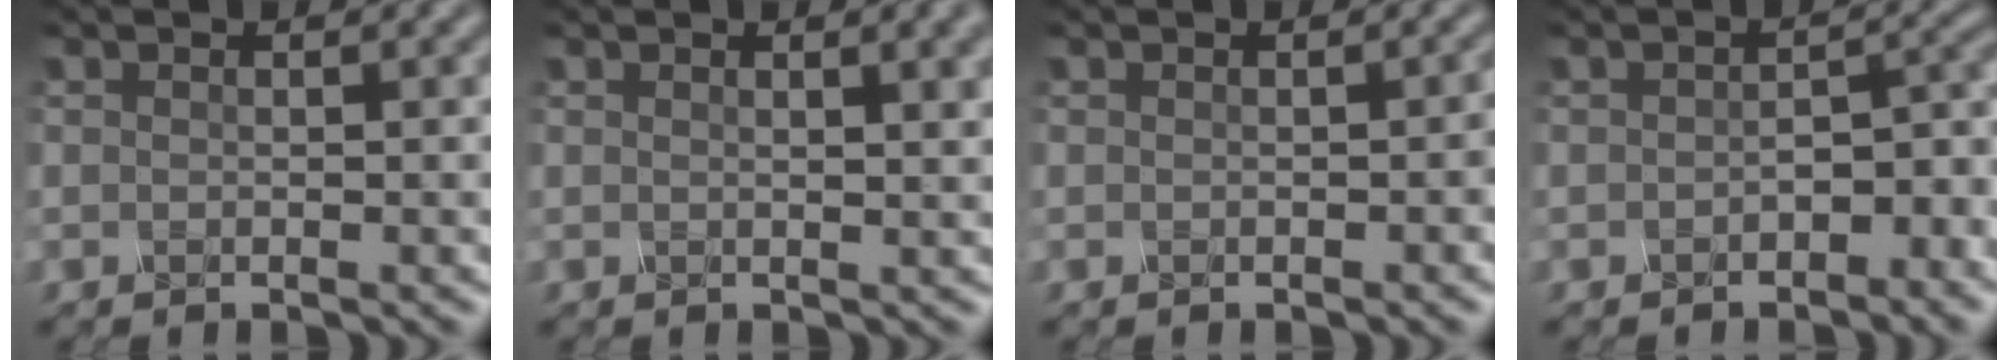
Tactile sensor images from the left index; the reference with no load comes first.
{"total": 3.7, "force": [1.7, 1.4, 3.0], "torque": [-0.022, 0.009, 0.015]}
{"total": 0.6, "force": [-0.2, 0.2, 0.6], "torque": [-0.008, 0.001, 0.000]}
{"total": 3.1, "force": [-1.4, 1.6, 2.3], "torque": [-0.032, 0.004, -0.022]}